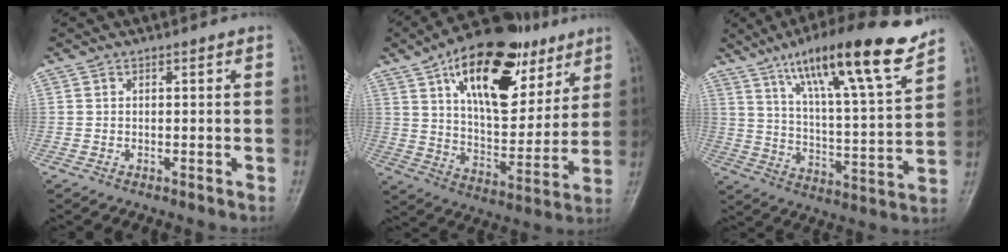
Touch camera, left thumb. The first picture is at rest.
{"total": 24.8, "force": [12.0, 12.5, 17.7], "torque": [-0.235, -0.027, 0.194]}
{"total": 20.6, "force": [13.9, 3.4, 14.9], "torque": [-0.218, -0.057, 0.229]}